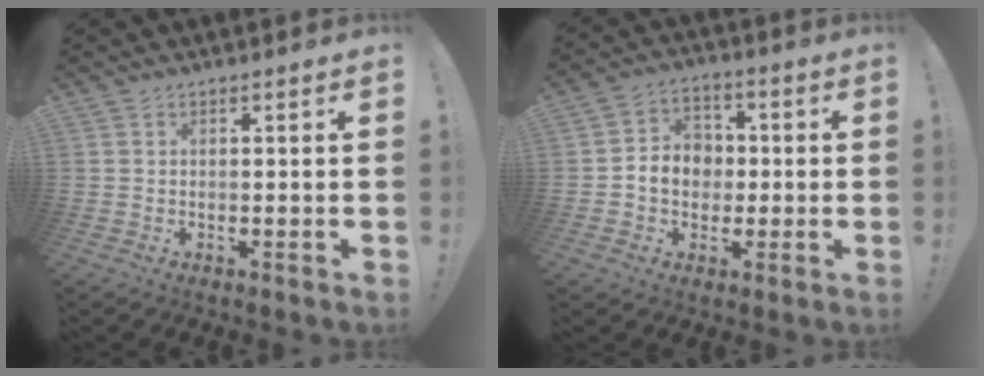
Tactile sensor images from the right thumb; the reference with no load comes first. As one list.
[{"total": 9.3, "force": [-1.3, 8.3, 4.1], "torque": [-0.064, 0.016, -0.017]}]